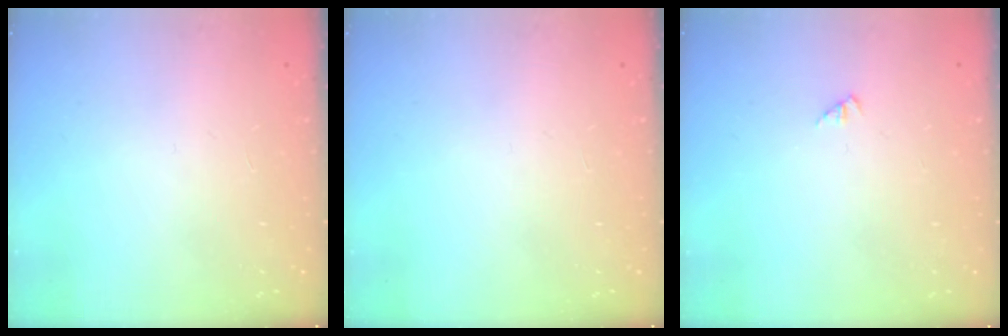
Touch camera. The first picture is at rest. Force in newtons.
{"total": 0.0}
{"total": 1.0, "press": 1.0, "slide": 0.3}